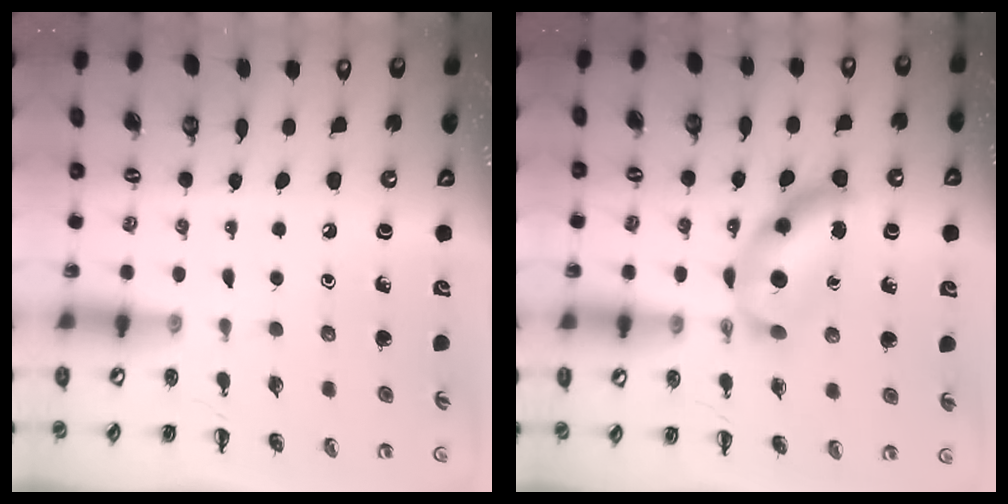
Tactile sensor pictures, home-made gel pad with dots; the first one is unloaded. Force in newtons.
{"total": 10.7, "press": 10.7, "slide": 0.5}